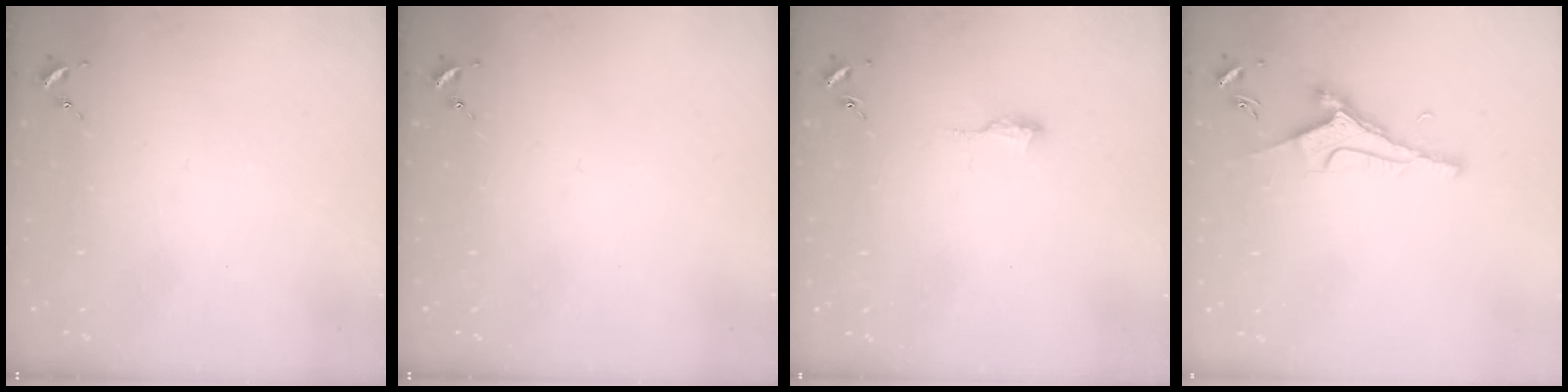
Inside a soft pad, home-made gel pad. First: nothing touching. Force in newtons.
{"total": 0.0}
{"total": 7.3, "press": 7.3, "slide": 0.6}
{"total": 5.4, "press": 5.3, "slide": 0.8}